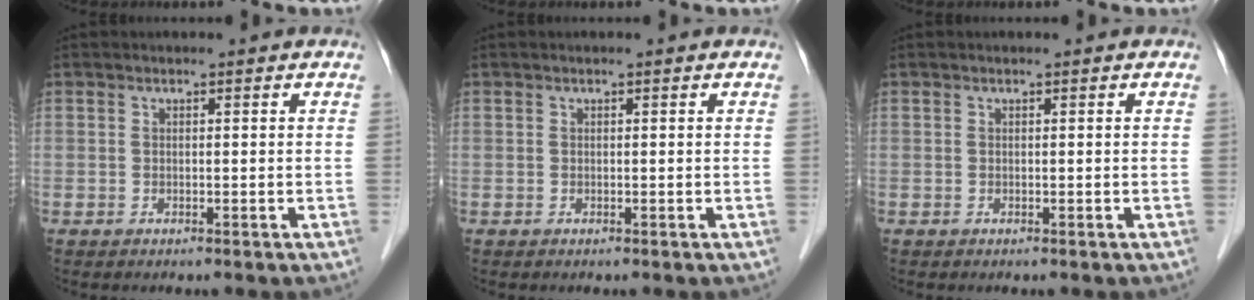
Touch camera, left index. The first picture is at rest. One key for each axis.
{"total": 0.0}
{"total": 0.0}